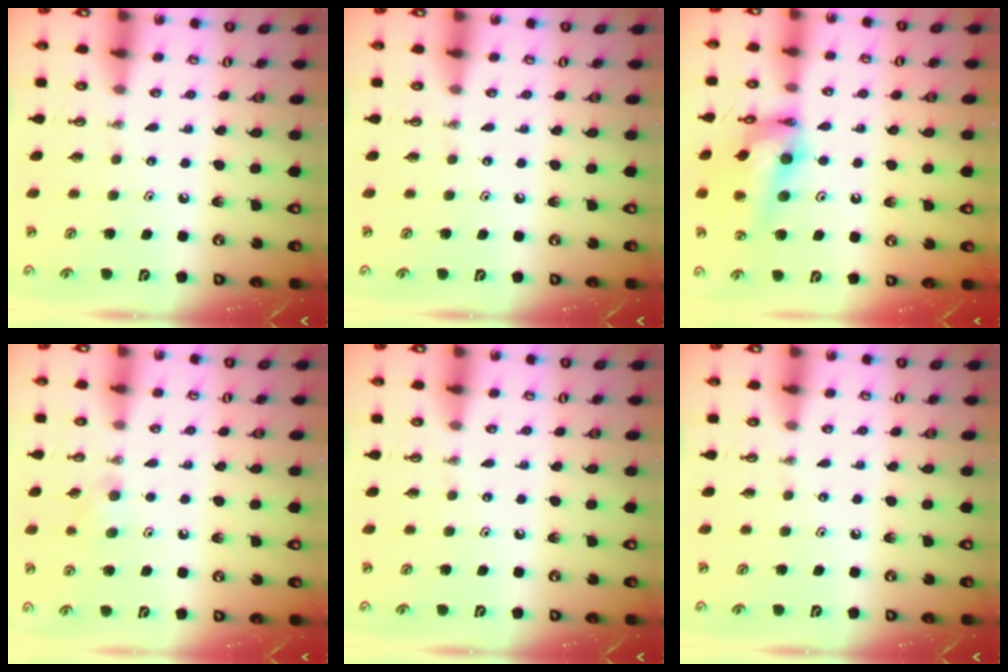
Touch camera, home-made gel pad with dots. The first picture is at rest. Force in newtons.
{"total": 0.0}
{"total": 18.0, "press": 17.2, "slide": 5.4}
{"total": 6.7, "press": 6.0, "slide": 2.8}
{"total": 0.0}
{"total": 0.0}